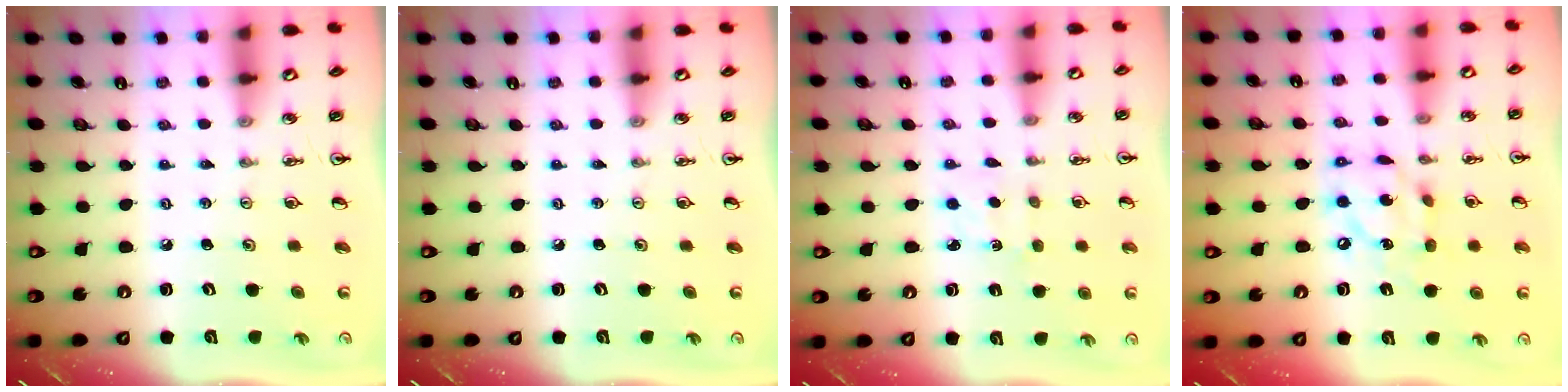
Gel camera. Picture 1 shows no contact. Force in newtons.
{"total": 0.0}
{"total": 0.9, "press": 0.9, "slide": 0.2}
{"total": 12.4, "press": 12.4, "slide": 0.9}